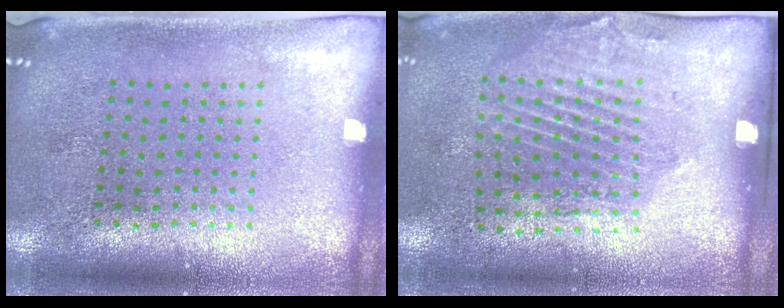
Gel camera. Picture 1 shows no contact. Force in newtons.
{"total": 2.0, "press": 1.1, "slide": 1.7}